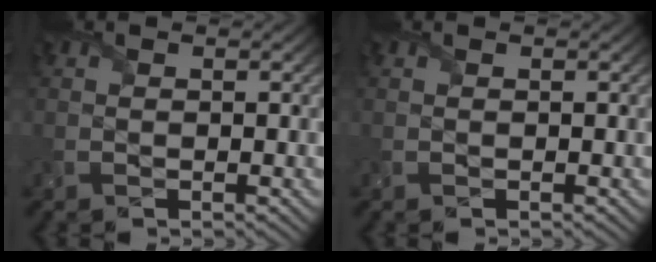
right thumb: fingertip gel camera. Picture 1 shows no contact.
{"total": 0.0}